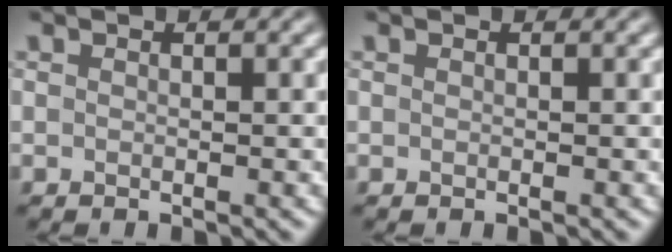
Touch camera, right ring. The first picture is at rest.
{"total": 0.0}